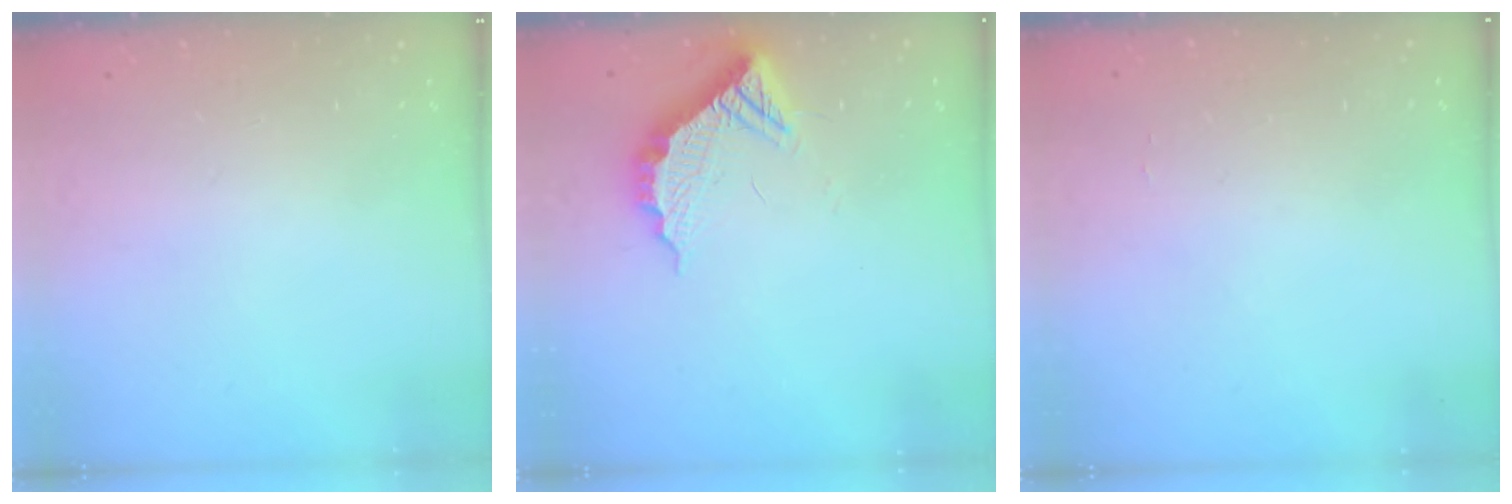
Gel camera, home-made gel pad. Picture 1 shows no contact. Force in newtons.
{"total": 11.9, "press": 11.8, "slide": 0.7}
{"total": 5.9, "press": 5.9, "slide": 0.3}